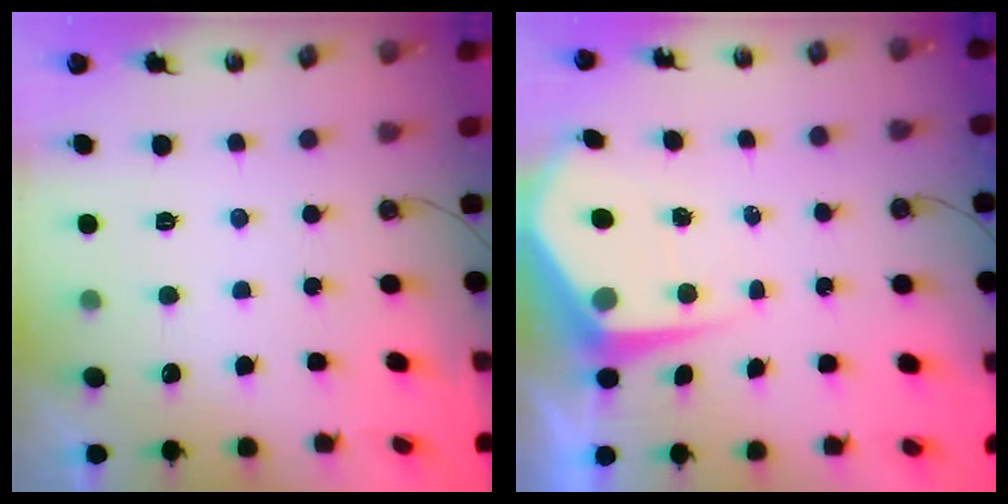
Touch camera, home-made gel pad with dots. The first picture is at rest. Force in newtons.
{"total": 6.7, "press": 6.7, "slide": 0.6}